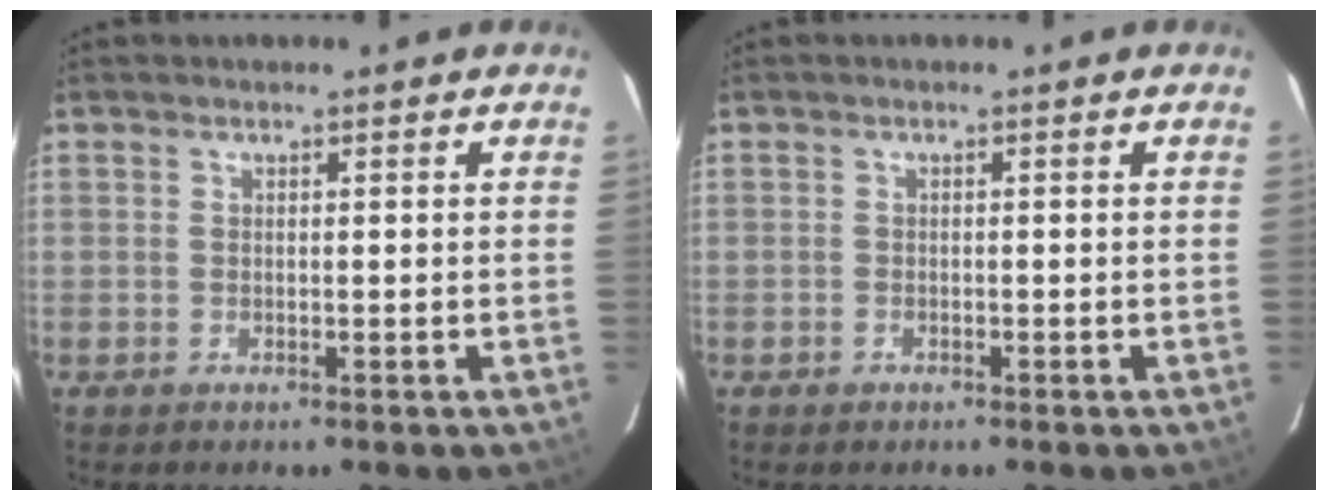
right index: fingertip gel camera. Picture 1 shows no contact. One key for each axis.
{"total": 0.9, "fx": -0.7, "fy": 0.7, "fz": 0.1, "tx": -0.003, "ty": 0.000, "tz": -0.010}